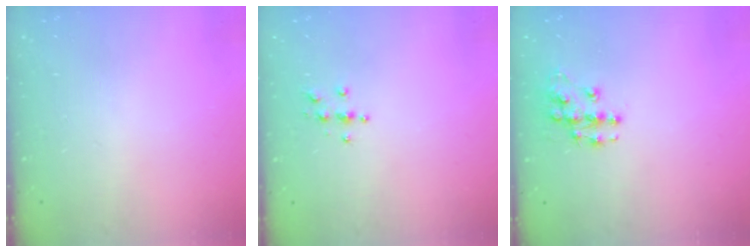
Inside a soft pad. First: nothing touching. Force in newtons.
{"total": 3.9, "press": 3.9, "slide": 0.4}
{"total": 9.7, "press": 9.7, "slide": 0.7}